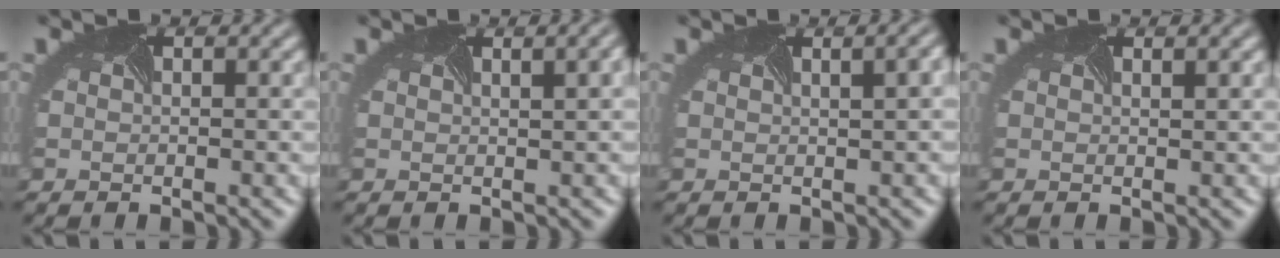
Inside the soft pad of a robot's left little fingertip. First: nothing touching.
{"total": 3.9, "force": [1.6, 1.7, 3.1], "torque": [-0.018, 0.026, -0.001]}
{"total": 4.1, "force": [1.4, 1.9, 3.4], "torque": [-0.015, 0.031, -0.001]}
{"total": 0.9, "force": [0.6, 0.3, 0.6], "torque": [-0.002, 0.009, -0.001]}